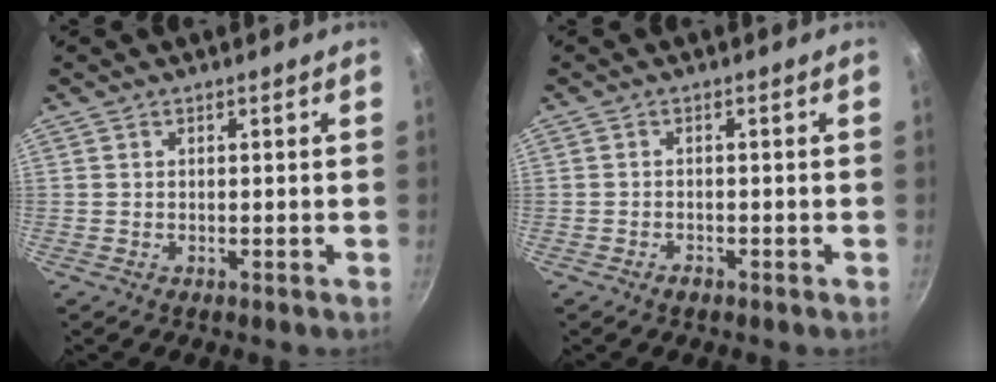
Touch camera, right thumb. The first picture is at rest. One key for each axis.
{"total": 1.4, "fx": -1.1, "fy": 0.7, "fz": 0.7, "tx": -0.013, "ty": 0.011, "tz": -0.019}